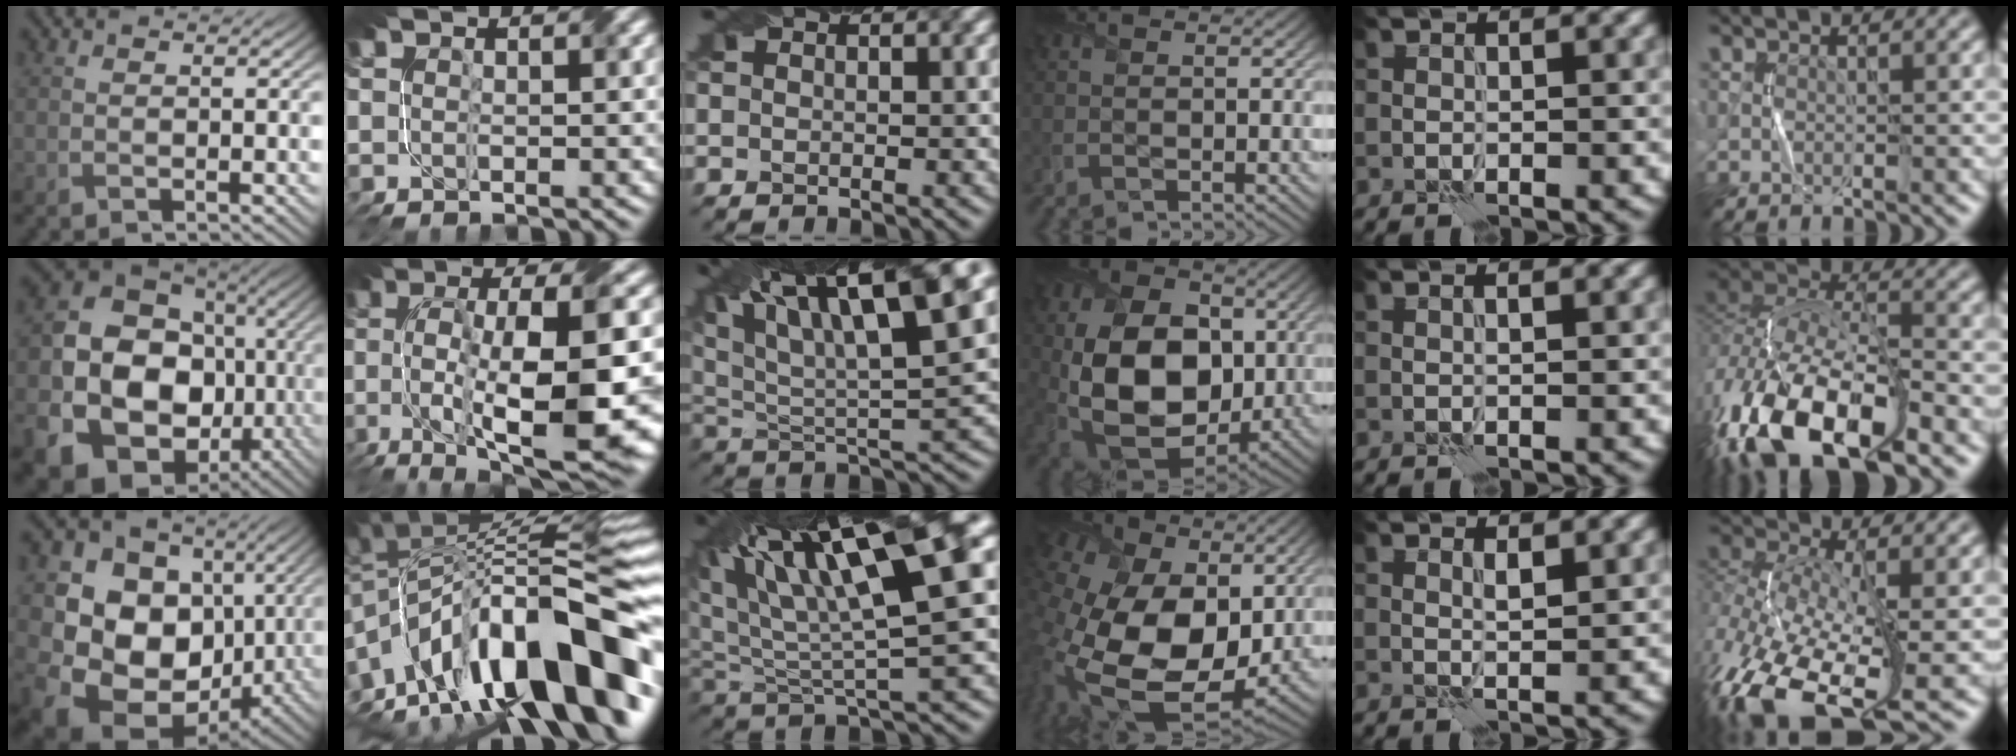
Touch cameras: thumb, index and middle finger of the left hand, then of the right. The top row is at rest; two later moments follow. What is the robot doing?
{"motion": "fold", "object": "netting"}